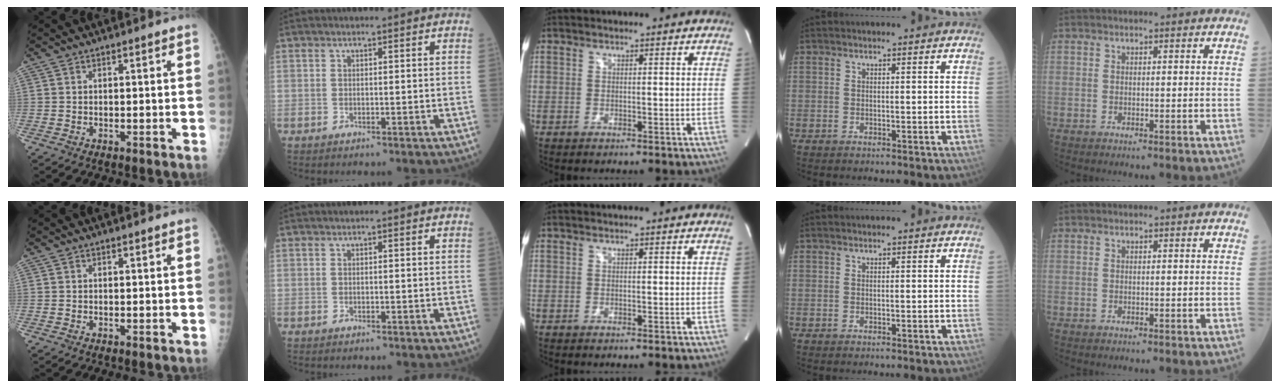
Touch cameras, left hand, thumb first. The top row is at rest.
{}